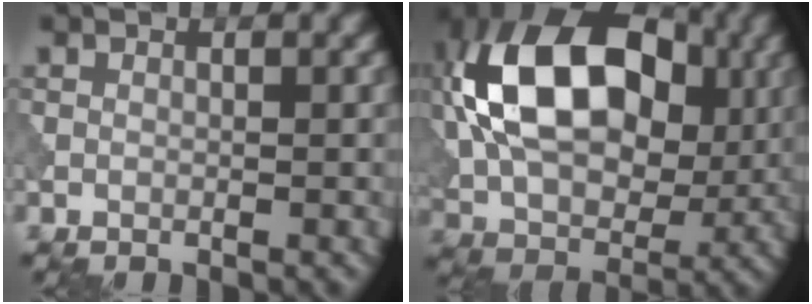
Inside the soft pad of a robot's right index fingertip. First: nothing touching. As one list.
[{"total": 16.6, "force": [2.9, 10.8, 12.3], "torque": [-0.217, 0.025, 0.036]}]